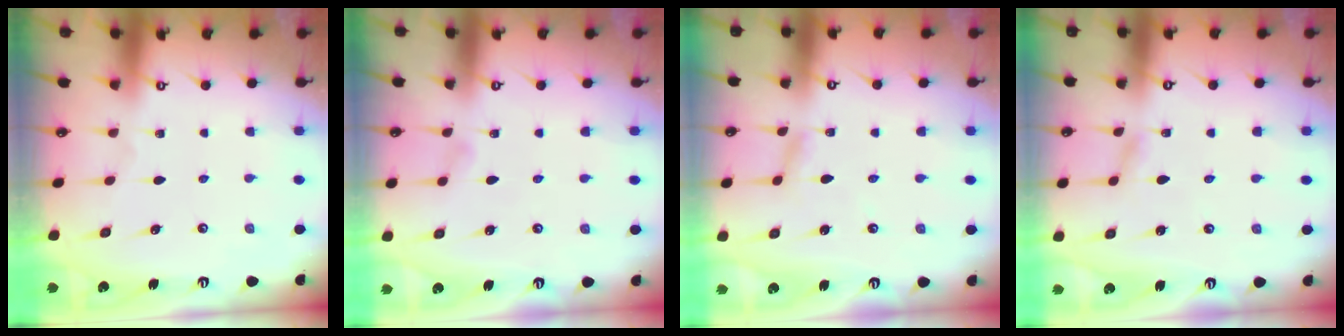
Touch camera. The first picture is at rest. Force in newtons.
{"total": 3.6, "press": 3.6, "slide": 0.5}
{"total": 2.4, "press": 2.4, "slide": 0.2}
{"total": 2.5, "press": 2.5, "slide": 0.2}